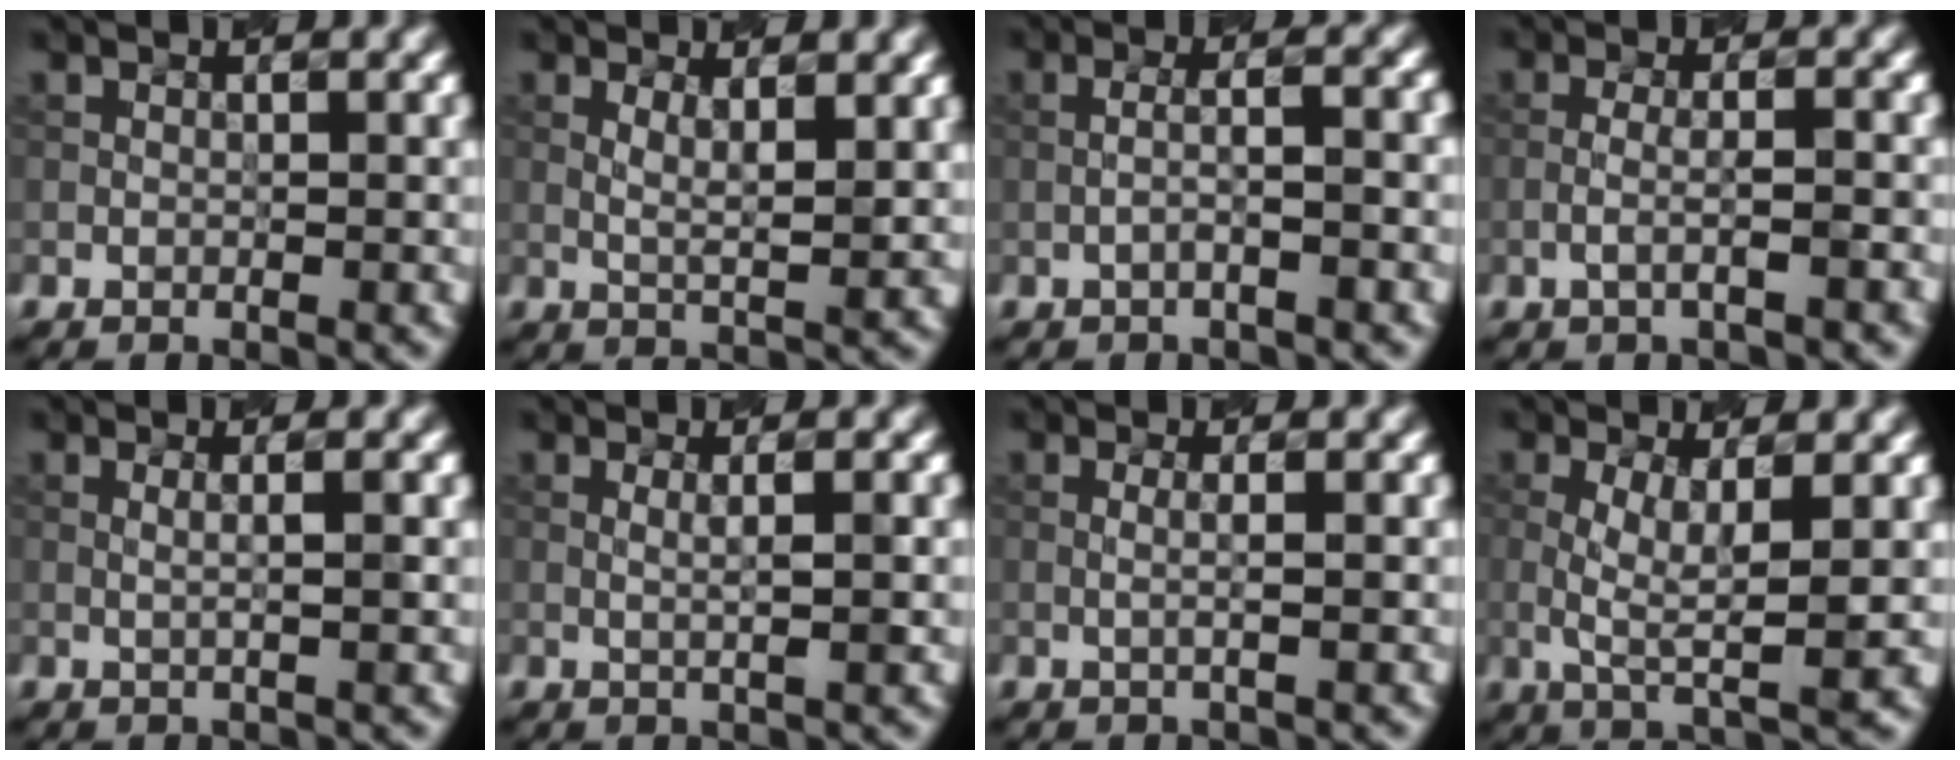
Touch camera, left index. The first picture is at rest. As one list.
[{"total": 2.6, "force": [0.9, 0.5, 2.3], "torque": [-0.040, -0.005, 0.025]}, {"total": 2.4, "force": [-0.8, 0.3, 2.3], "torque": [-0.039, 0.015, -0.015]}, {"total": 1.8, "force": [-0.8, 0.2, 1.6], "torque": [-0.030, 0.014, -0.016]}, {"total": 1.6, "force": [0.2, 0.3, 1.5], "torque": [-0.029, 0.007, 0.000]}, {"total": 1.8, "force": [0.1, 0.3, 1.7], "torque": [-0.034, 0.004, 0.004]}, {"total": 1.1, "force": [0.0, 0.2, 1.1], "torque": [-0.022, 0.003, 0.001]}, {"total": 4.6, "force": [-0.2, 1.0, 4.4], "torque": [-0.093, -0.001, 0.004]}]